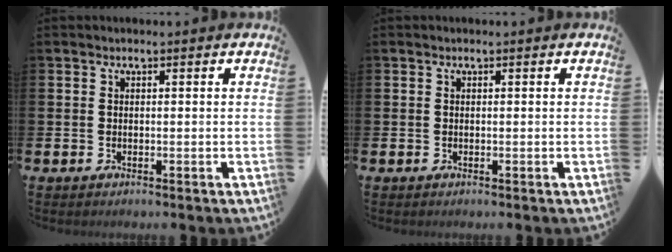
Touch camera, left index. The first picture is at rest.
{"total": 0.0}